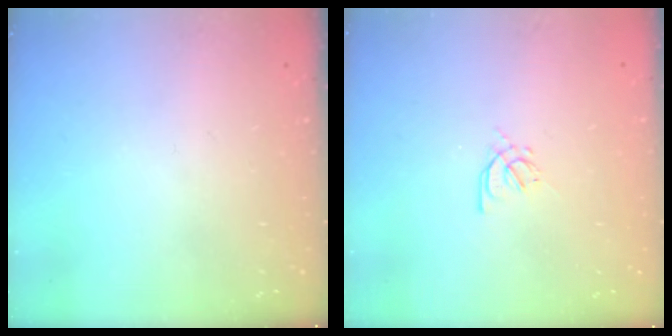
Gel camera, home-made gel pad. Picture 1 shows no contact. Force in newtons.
{"total": 2.9, "press": 2.8, "slide": 0.8}